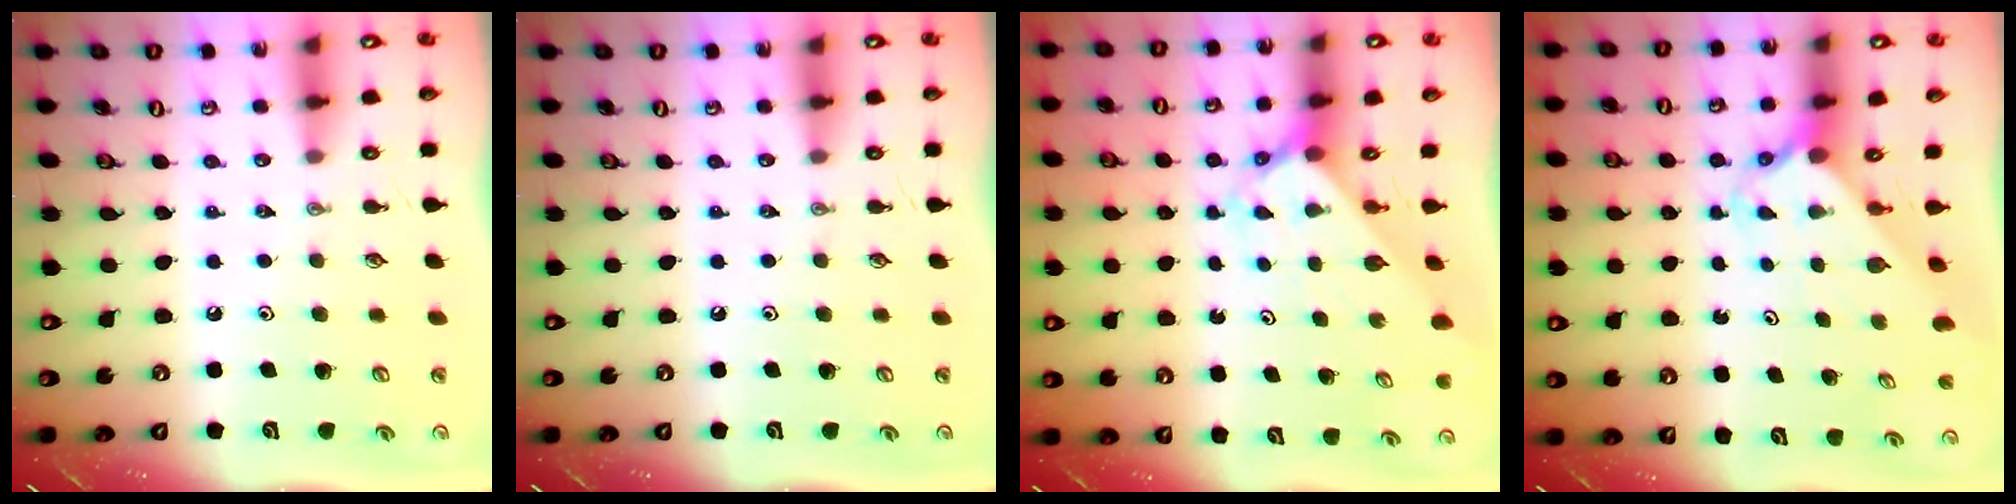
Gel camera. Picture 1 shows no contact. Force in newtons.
{"total": 0.0}
{"total": 2.1, "press": 2.1, "slide": 0.2}
{"total": 2.4, "press": 2.4, "slide": 0.2}